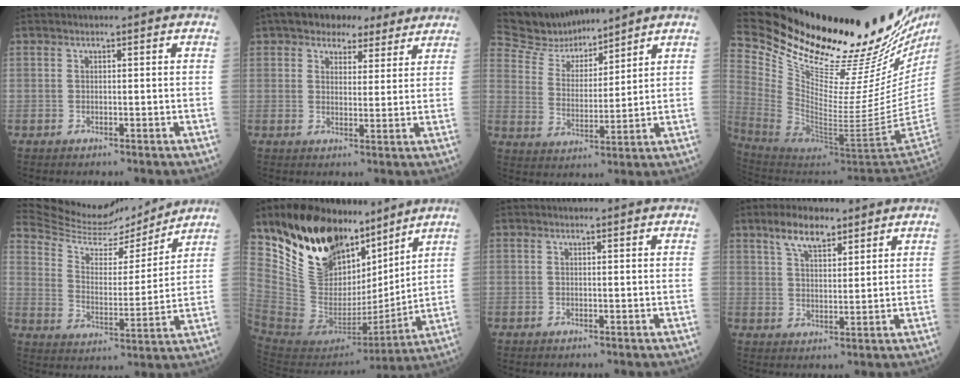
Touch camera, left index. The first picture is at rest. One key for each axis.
{"total": 7.9, "fx": 6.0, "fy": 4.1, "fz": 3.0, "tx": -0.037, "ty": 0.025, "tz": 0.083}
{"total": 9.8, "fx": 9.6, "fy": 1.7, "fz": 1.1, "tx": -0.036, "ty": 0.012, "tz": 0.193}
{"total": 32.5, "fx": 27.8, "fy": 0.8, "fz": 16.7, "tx": -0.282, "ty": -0.126, "tz": 0.412}
{"total": 16.3, "fx": 15.6, "fy": 2.3, "fz": 4.0, "tx": -0.083, "ty": -0.004, "tz": 0.248}
{"total": 21.8, "fx": 15.7, "fy": 10.2, "fz": 11.0, "tx": -0.185, "ty": 0.010, "tz": 0.290}
{"total": 0.0}
{"total": 6.1, "fx": 4.4, "fy": 2.3, "fz": 3.5, "tx": -0.069, "ty": 0.009, "tz": 0.081}